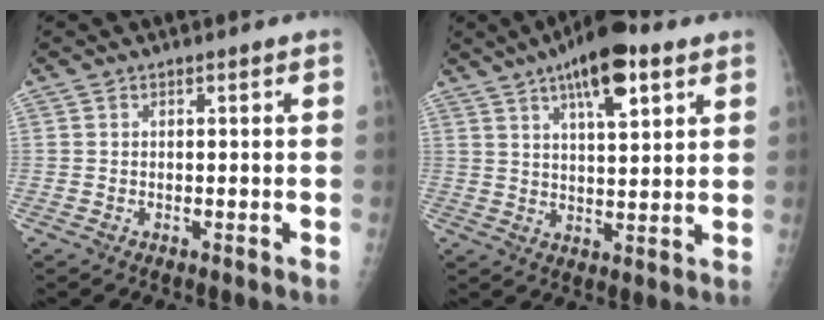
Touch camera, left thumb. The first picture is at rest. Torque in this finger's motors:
{"motor_torque": [1.96, 1.03, 1.17, -0.67, 0.21]}